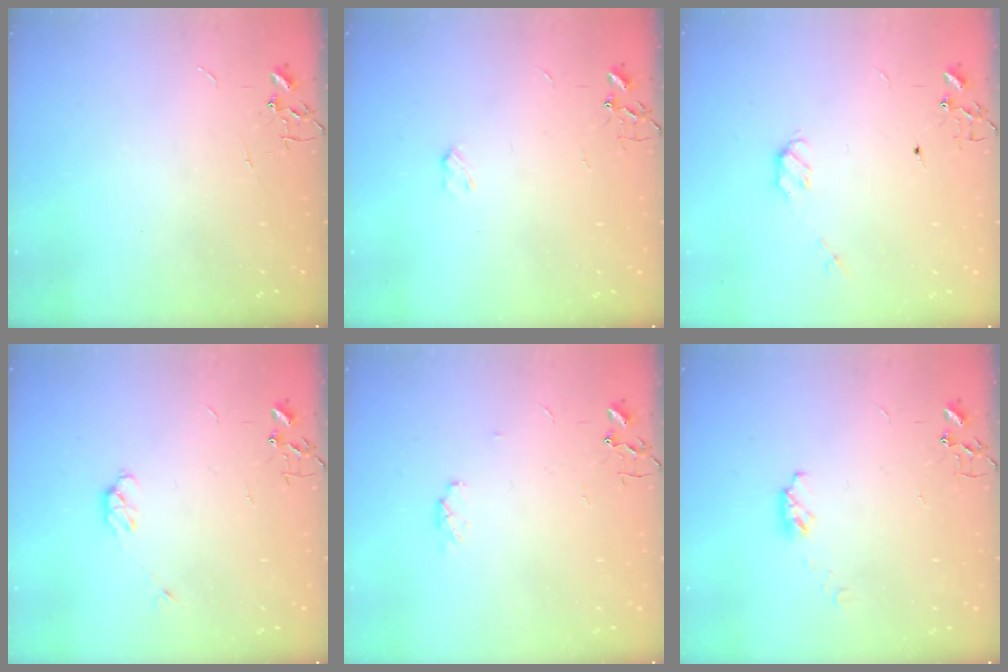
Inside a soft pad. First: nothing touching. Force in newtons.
{"total": 2.5, "press": 2.4, "slide": 0.4}
{"total": 4.1, "press": 4.0, "slide": 0.8}
{"total": 4.2, "press": 4.1, "slide": 1.0}
{"total": 3.9, "press": 3.8, "slide": 0.8}
{"total": 4.9, "press": 4.8, "slide": 0.5}